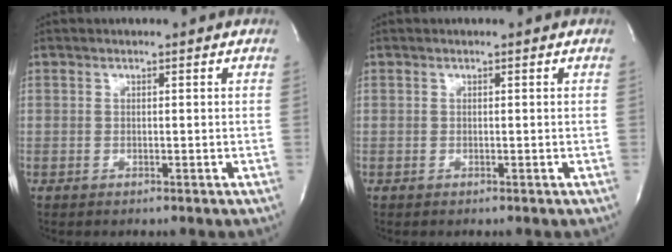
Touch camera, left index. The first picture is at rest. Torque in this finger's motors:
{"motor_torque": [0.00, 0.00, 0.00, -0.01]}